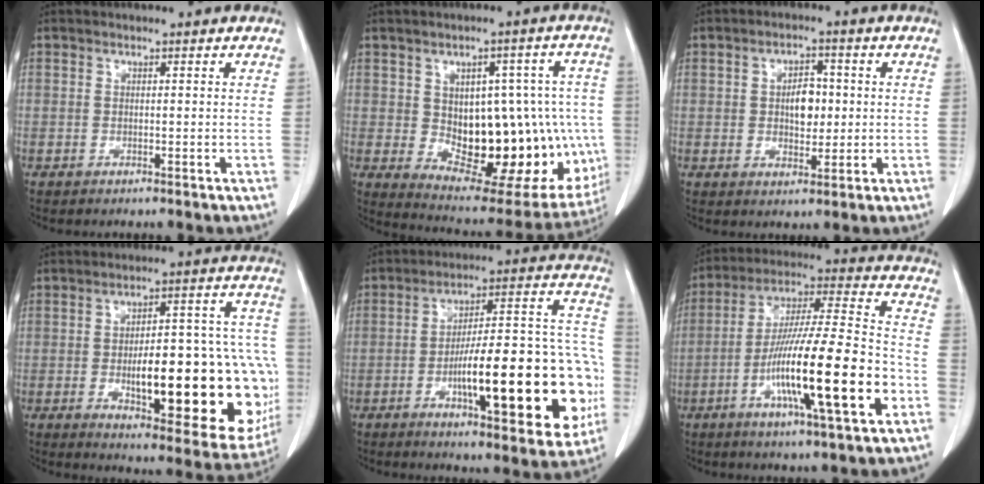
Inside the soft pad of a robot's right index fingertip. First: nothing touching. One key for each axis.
{"total": 21.7, "fx": -2.1, "fy": 10.4, "fz": 18.9, "tx": -0.204, "ty": 0.021, "tz": 0.005}
{"total": 5.2, "fx": 0.4, "fy": 2.9, "fz": 4.3, "tx": -0.069, "ty": 0.007, "tz": 0.010}
{"total": 26.8, "fx": -4.8, "fy": 7.9, "fz": 25.2, "tx": -0.258, "ty": 0.021, "tz": -0.042}
{"total": 25.3, "fx": -6.6, "fy": 5.9, "fz": 23.7, "tx": -0.271, "ty": 0.026, "tz": -0.083}
{"total": 20.9, "fx": -6.9, "fy": 1.3, "fz": 19.7, "tx": -0.339, "ty": -0.015, "tz": -0.118}